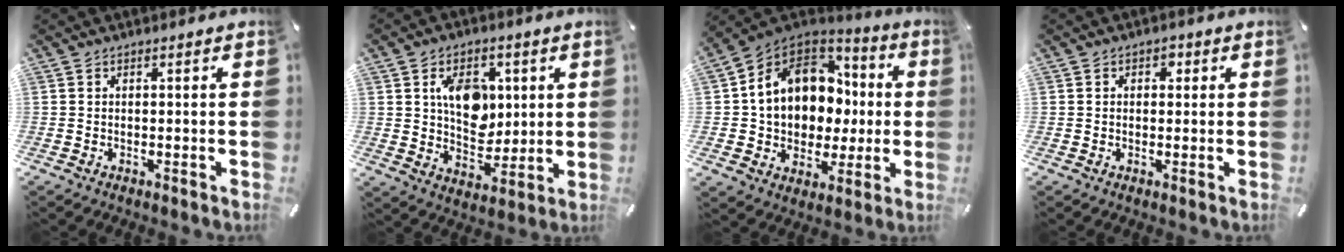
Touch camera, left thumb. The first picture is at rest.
{"total": 10.8, "force": [3.2, 8.2, 6.2], "torque": [-0.091, 0.000, 0.058]}
{"total": 13.5, "force": [2.4, 11.8, 6.1], "torque": [-0.132, -0.011, 0.054]}
{"total": 1.8, "force": [0.4, 1.5, 0.9], "torque": [-0.004, 0.002, -0.001]}